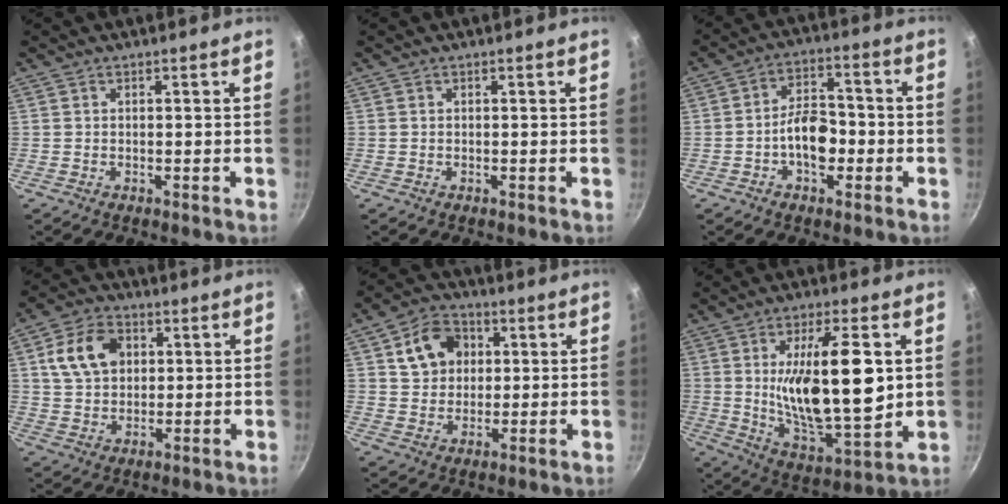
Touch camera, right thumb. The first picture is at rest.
{"total": 0.0}
{"total": 9.1, "force": [-2.3, 5.4, 6.9], "torque": [-0.086, 0.033, -0.043]}
{"total": 10.8, "force": [3.0, 8.0, 6.7], "torque": [-0.104, 0.007, 0.046]}
{"total": 10.1, "force": [2.9, 8.2, 5.2], "torque": [-0.061, 0.010, 0.044]}
{"total": 20.0, "force": [2.7, 7.3, 18.5], "torque": [-0.301, -0.027, 0.055]}